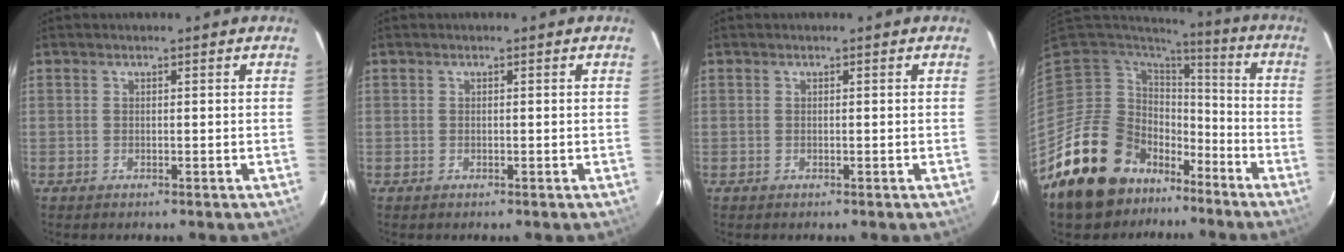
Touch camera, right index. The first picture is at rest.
{"total": 0.0}
{"total": 0.0}
{"total": 18.1, "force": [-12.9, 11.7, 5.1], "torque": [-0.131, 0.026, -0.200]}